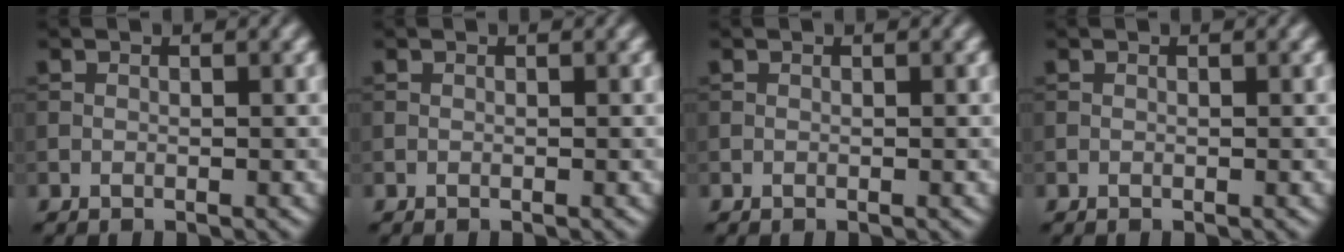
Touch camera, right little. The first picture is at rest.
{"total": 0.0}
{"total": 0.0}
{"total": 0.0}